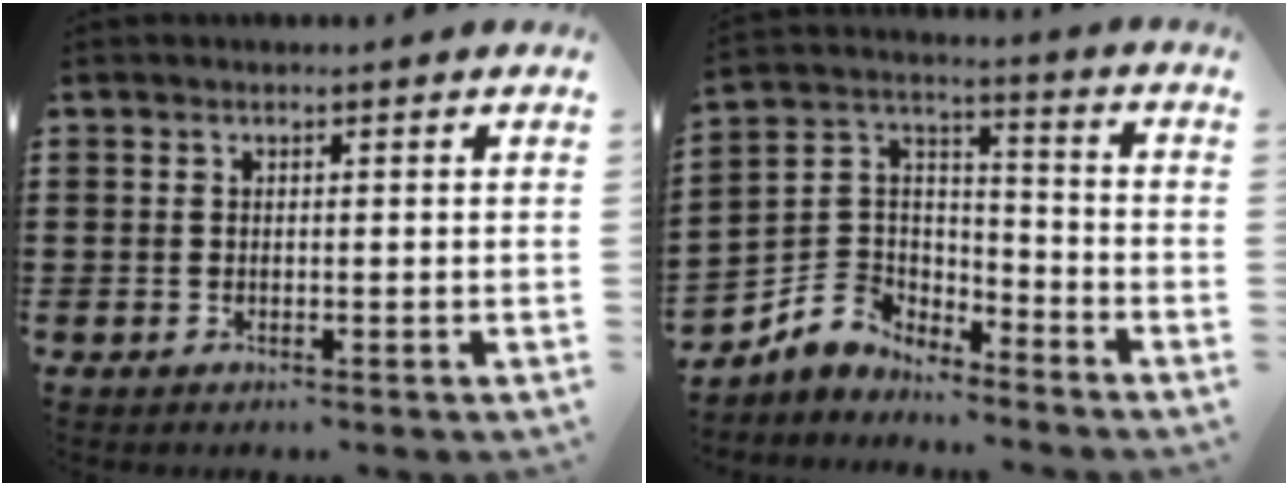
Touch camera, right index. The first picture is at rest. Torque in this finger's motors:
{"motor_torque": [-1.28, 0.85, -1.05, -0.07]}